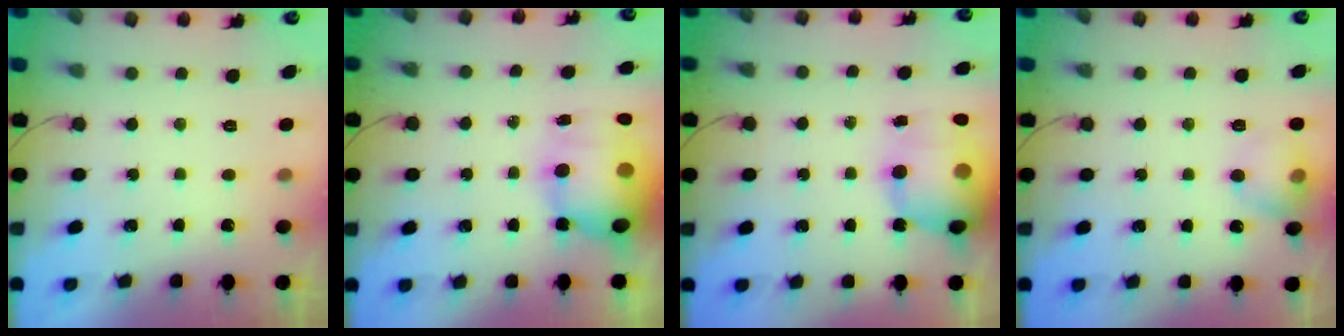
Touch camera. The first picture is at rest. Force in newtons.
{"total": 15.2, "press": 14.8, "slide": 3.7}
{"total": 18.9, "press": 18.4, "slide": 4.3}
{"total": 9.0, "press": 8.9, "slide": 1.3}